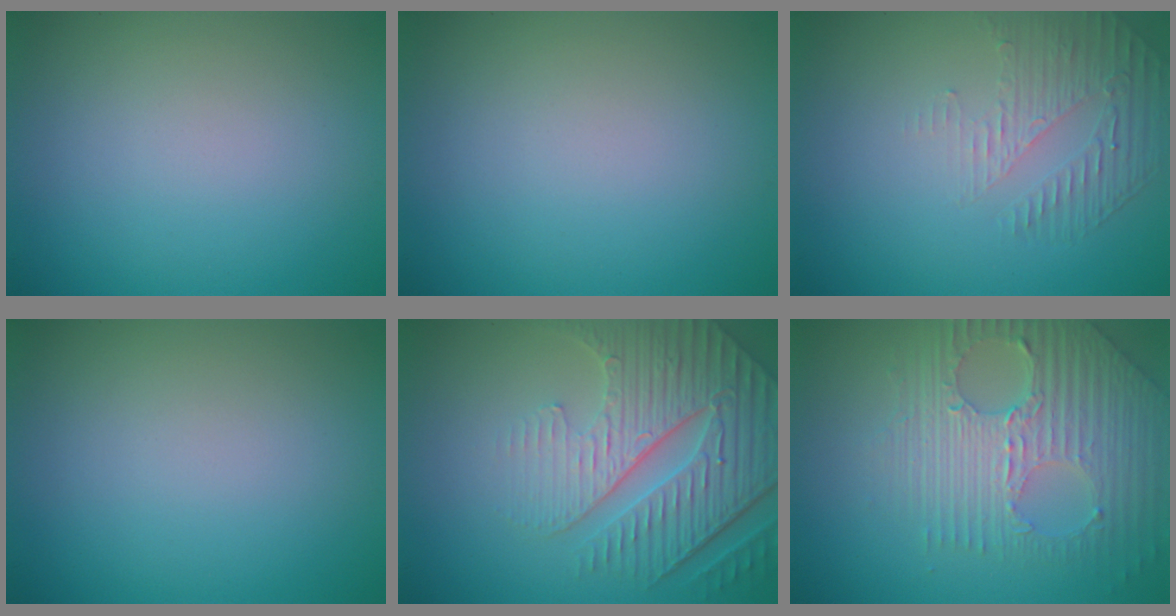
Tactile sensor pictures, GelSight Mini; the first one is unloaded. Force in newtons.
{"total": 0.0}
{"total": 1.8, "press": 1.1, "slide": 1.5}
{"total": 0.0}
{"total": 7.3, "press": 5.5, "slide": 4.7}
{"total": 7.6, "press": 5.1, "slide": 5.6}